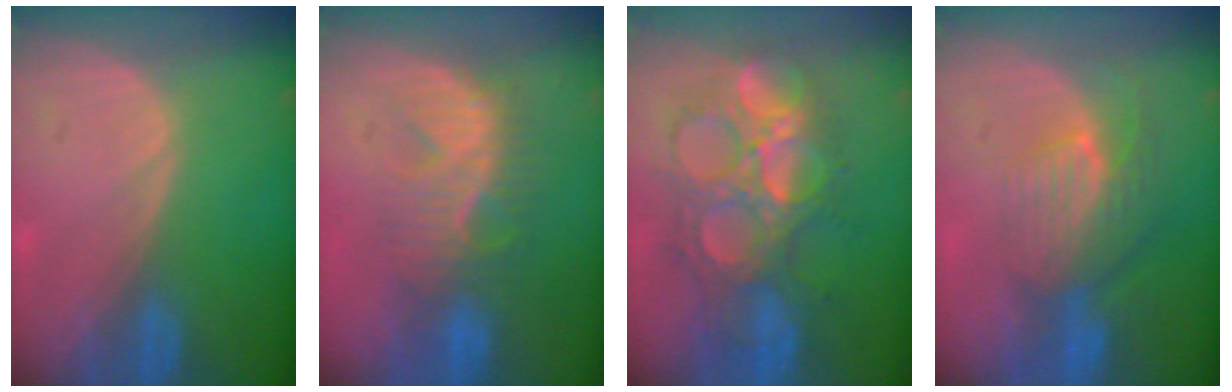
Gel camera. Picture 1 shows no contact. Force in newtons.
{"total": 8.0, "press": 7.9, "slide": 1.2}
{"total": 10.8, "press": 10.8, "slide": 0.9}
{"total": 8.1, "press": 7.2, "slide": 3.6}